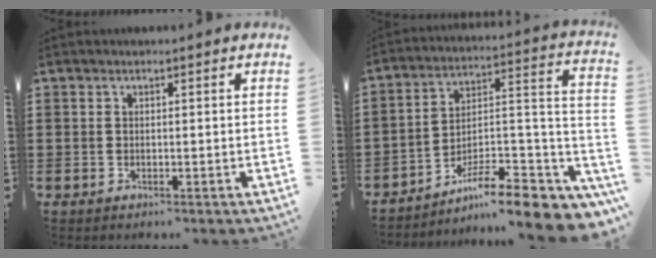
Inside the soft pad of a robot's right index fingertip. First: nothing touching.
{"total": 9.8, "force": [-7.4, 2.3, 6.1], "torque": [-0.090, 0.009, -0.139]}